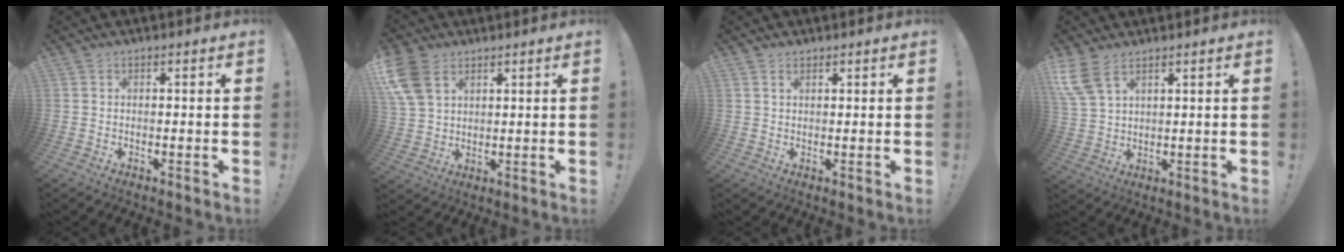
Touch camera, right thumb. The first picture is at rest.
{"total": 12.0, "force": [5.6, 8.5, 6.5], "torque": [-0.138, -0.013, 0.114]}
{"total": 1.5, "force": [1.0, 0.9, 0.7], "torque": [-0.007, -0.002, 0.018]}
{"total": 7.9, "force": [5.2, 3.8, 4.6], "torque": [-0.106, -0.021, 0.103]}